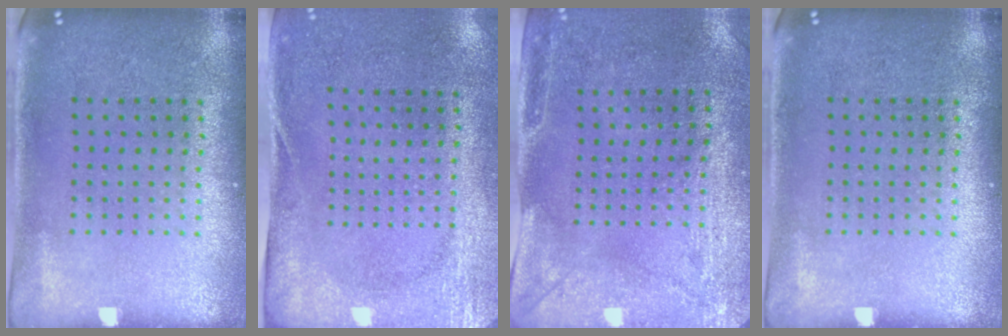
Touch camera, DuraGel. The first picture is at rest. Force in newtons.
{"total": 2.7, "press": 2.1, "slide": 1.7}
{"total": 3.0, "press": 2.4, "slide": 1.8}
{"total": 0.0}